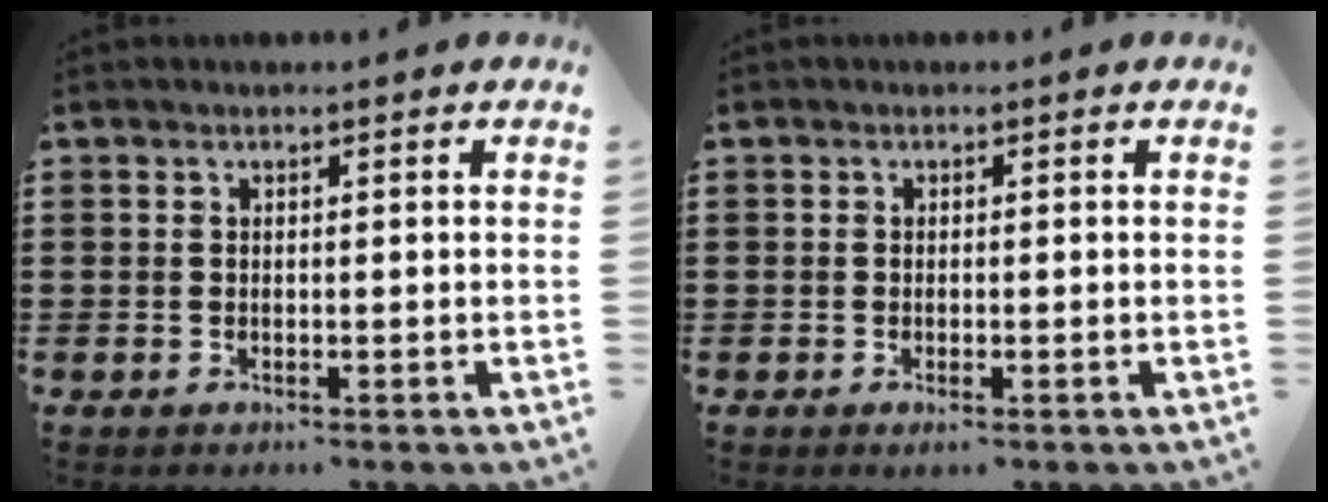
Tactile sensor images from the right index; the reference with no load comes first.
{"total": 0.6, "force": [-0.3, 0.1, 0.5], "torque": [-0.010, -0.005, -0.004]}